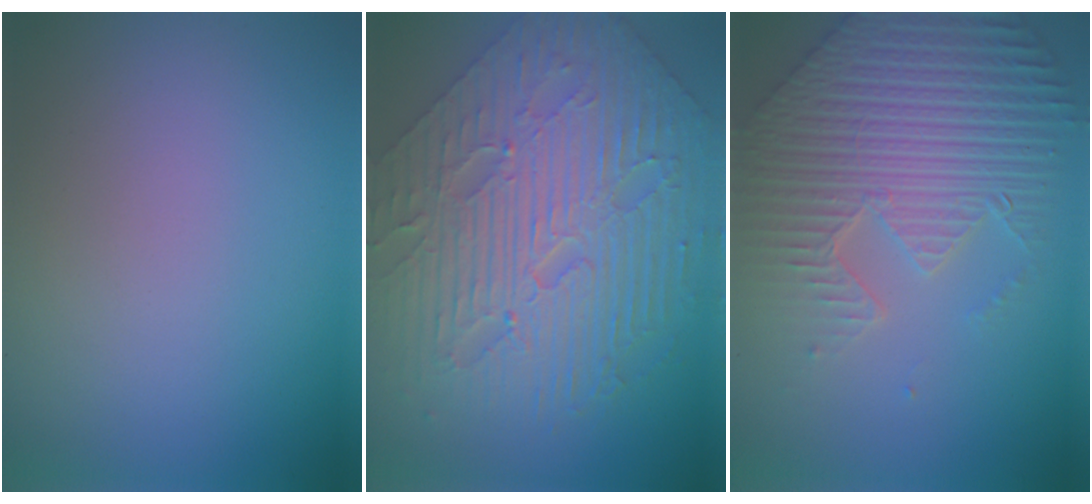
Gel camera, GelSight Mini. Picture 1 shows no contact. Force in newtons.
{"total": 10.4, "press": 7.1, "slide": 7.6}
{"total": 8.7, "press": 6.3, "slide": 6.0}